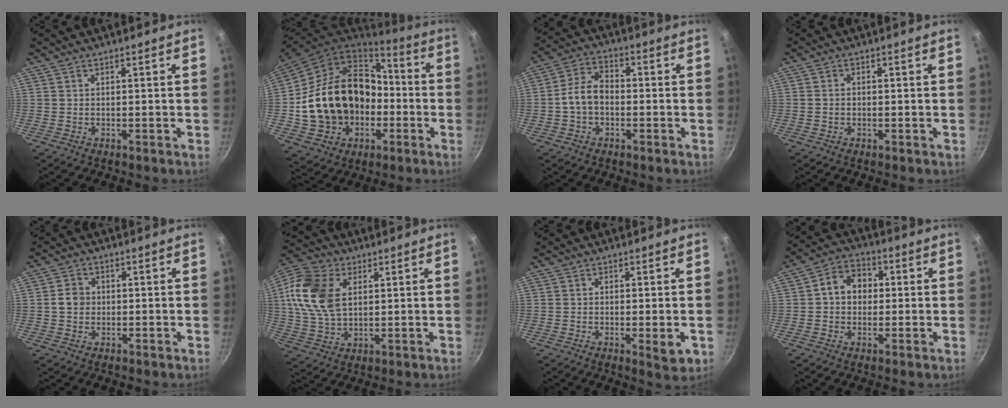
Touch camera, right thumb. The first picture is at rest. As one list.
[{"total": 23.9, "force": [-2.3, 19.0, 14.3], "torque": [-0.231, 0.054, -0.013]}, {"total": 7.4, "force": [-1.2, 5.2, 5.1], "torque": [-0.080, 0.031, -0.034]}, {"total": 1.2, "force": [-0.2, 0.9, 0.7], "torque": [-0.014, 0.006, -0.005]}, {"total": 3.6, "force": [-0.1, 3.1, 1.7], "torque": [-0.016, 0.010, -0.007]}, {"total": 15.7, "force": [3.6, 10.6, 11.0], "torque": [-0.204, 0.001, 0.065]}, {"total": 4.1, "force": [-0.9, 1.1, 3.9], "torque": [-0.059, -0.010, -0.013]}, {"total": 8.2, "force": [0.7, 6.7, 4.6], "torque": [-0.041, 0.018, -0.004]}]